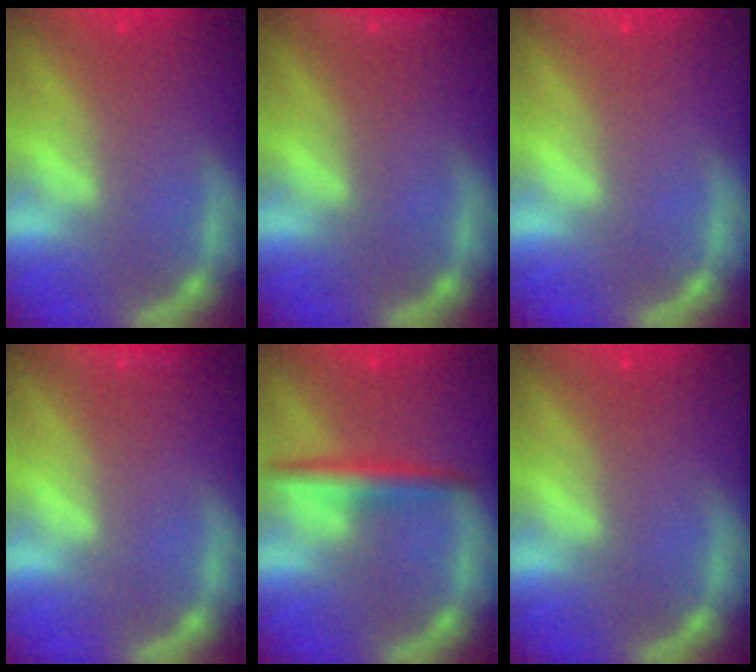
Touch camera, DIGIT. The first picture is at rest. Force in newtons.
{"total": 1.9}
{"total": 0.0}
{"total": 1.4}
{"total": 3.5}
{"total": 0.0}